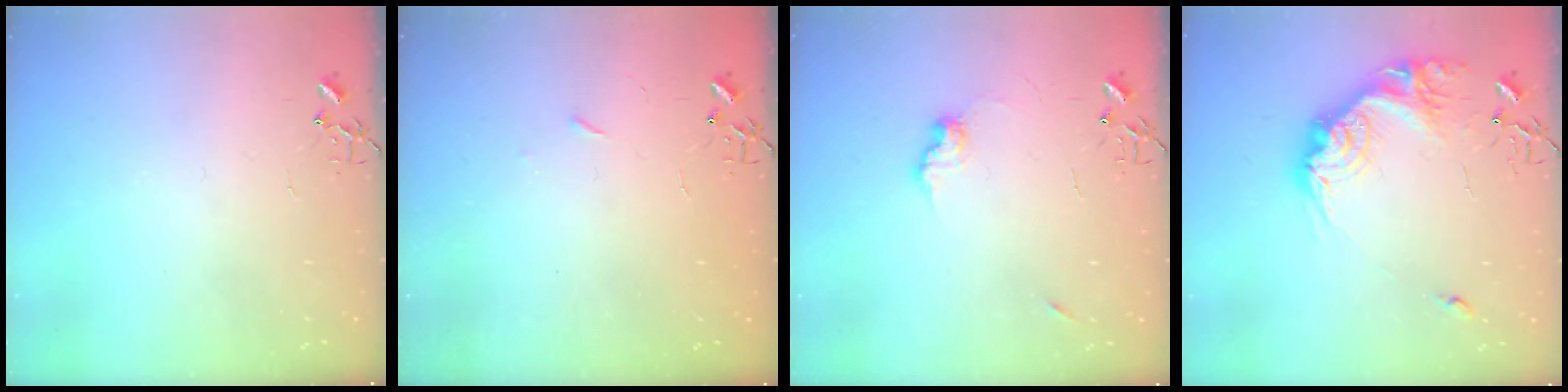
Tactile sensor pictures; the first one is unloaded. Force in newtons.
{"total": 2.6, "press": 2.5, "slide": 0.4}
{"total": 7.9, "press": 7.9, "slide": 0.4}
{"total": 20.9, "press": 20.9, "slide": 1.4}